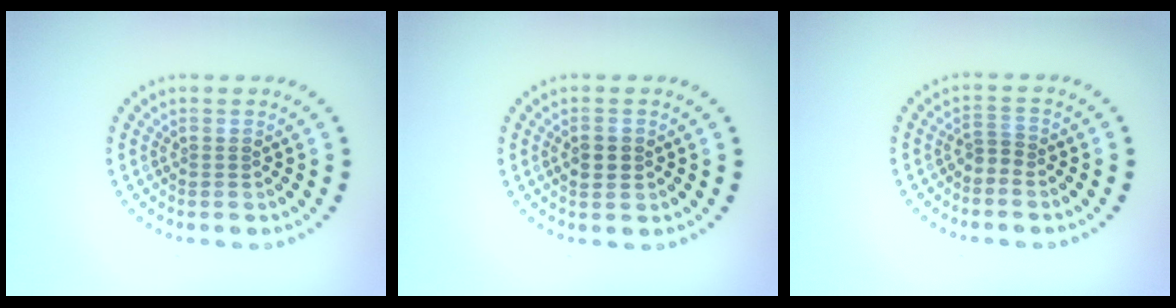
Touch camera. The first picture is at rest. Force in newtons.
{"total": 2.3, "press": 2.3, "slide": 0.1}
{"total": 1.4, "press": 0.9, "slide": 1.0}